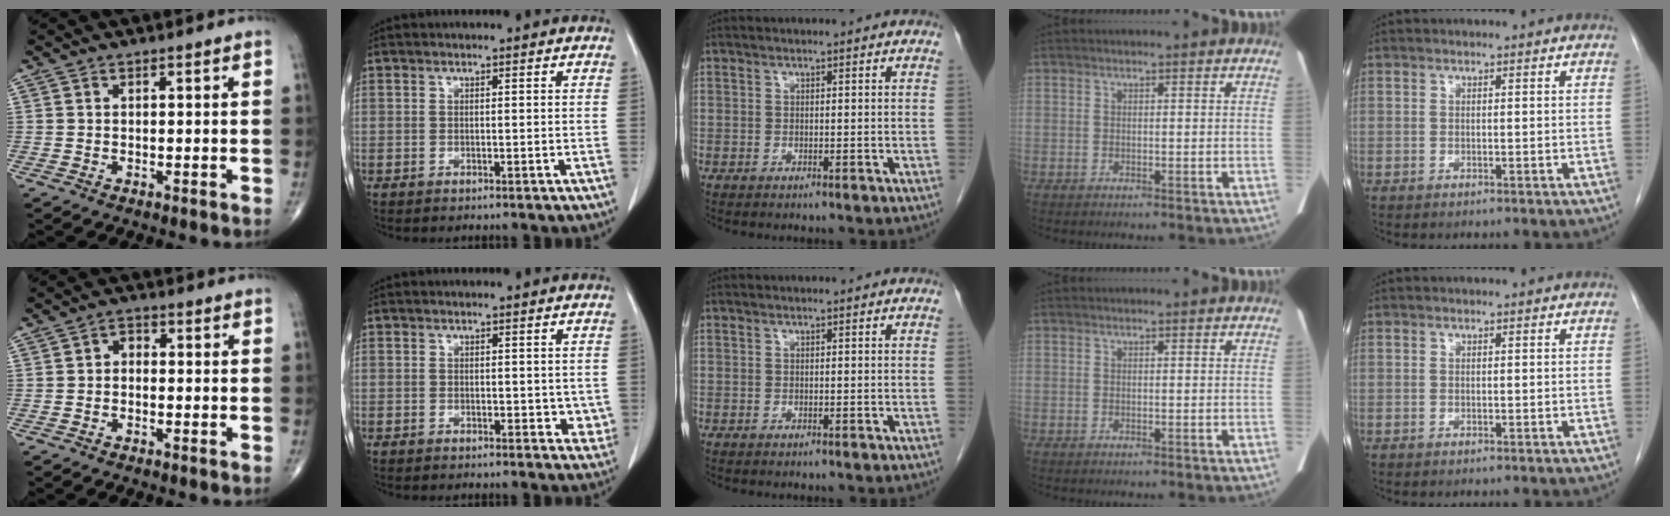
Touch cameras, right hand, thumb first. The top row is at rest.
{"thumb": {"total": 2.3, "force": [-0.3, 1.8, 1.5], "torque": [-0.011, 0.014, -0.017]}, "index": {"total": 2.9, "force": [0.1, 1.9, 2.3], "torque": [-0.013, -0.003, 0.003]}}